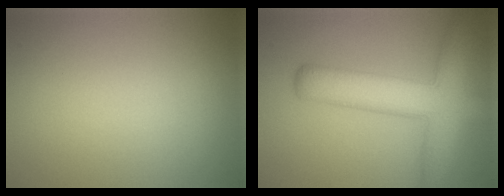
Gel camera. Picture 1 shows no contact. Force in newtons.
{"total": 7.9, "press": 7.9, "slide": 0.3}